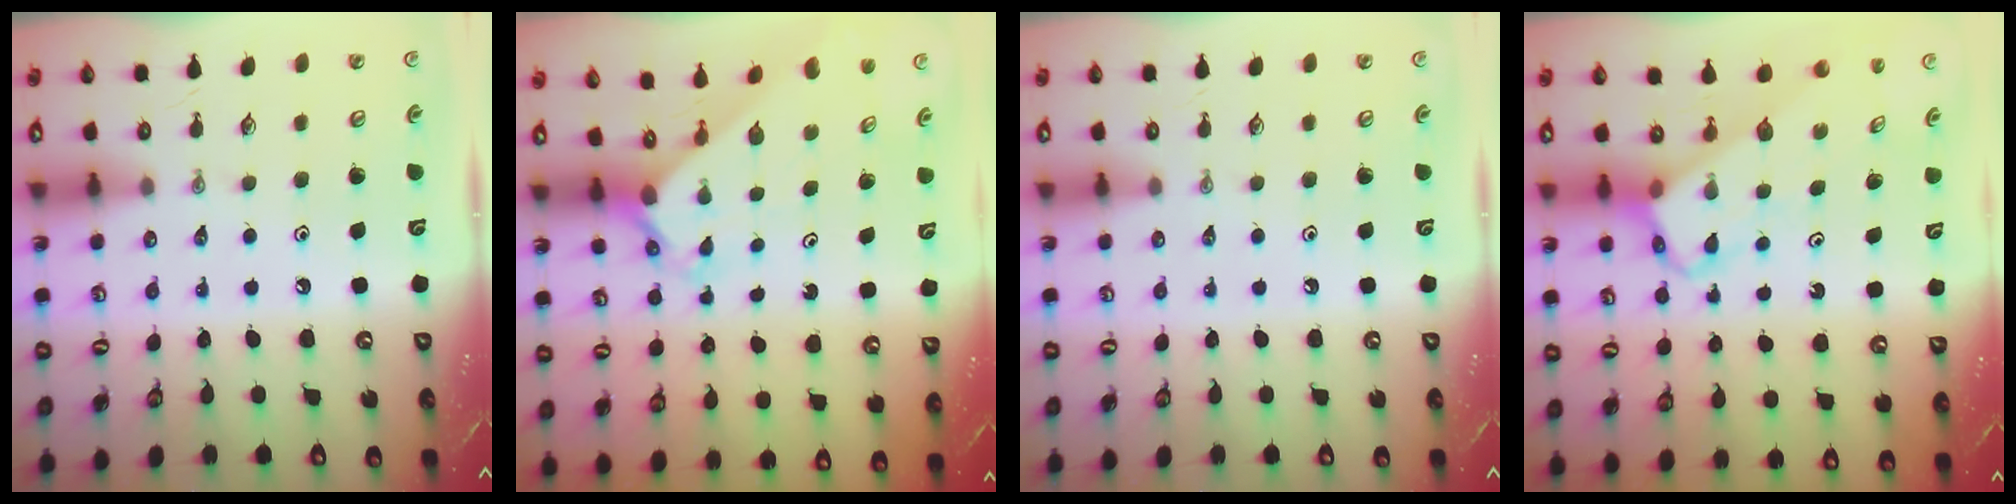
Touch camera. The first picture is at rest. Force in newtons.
{"total": 2.5, "press": 2.5, "slide": 0.2}
{"total": 0.0}
{"total": 4.0, "press": 4.0, "slide": 0.2}